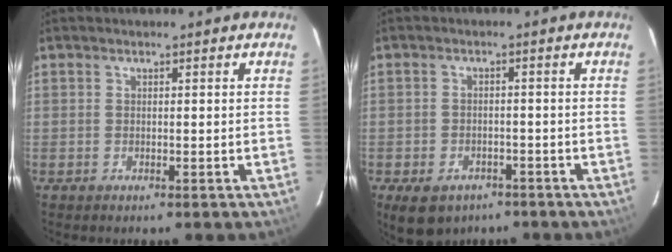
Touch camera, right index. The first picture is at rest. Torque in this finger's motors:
{"motor_torque": [0.58, -0.85, 0.14, 0.00]}